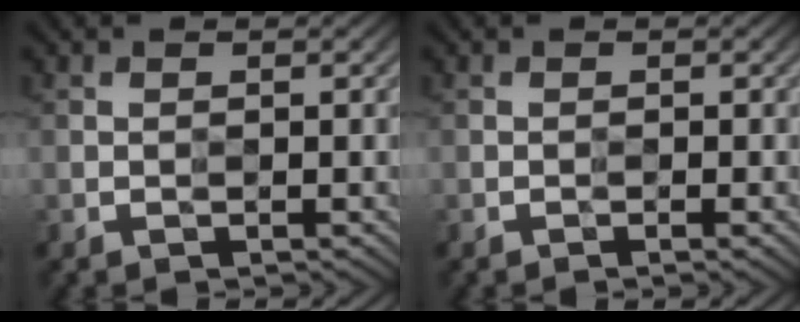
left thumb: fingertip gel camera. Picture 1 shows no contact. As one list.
[{"total": 0.8, "force": [-0.4, 0.0, 0.6], "torque": [-0.010, -0.001, -0.009]}]